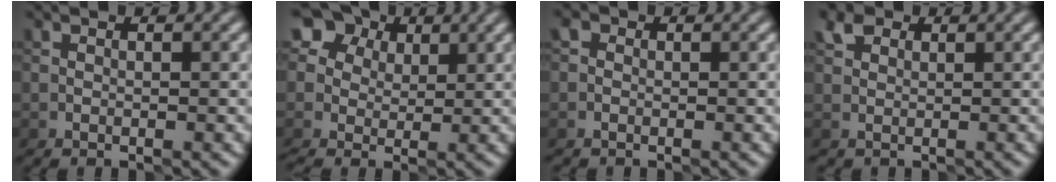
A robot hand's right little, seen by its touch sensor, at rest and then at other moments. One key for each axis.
{"total": 6.1, "fx": 2.5, "fy": 4.9, "fz": 2.5, "tx": -0.041, "ty": 0.026, "tz": 0.019}
{"total": 0.9, "fx": -0.4, "fy": 0.8, "fz": 0.0, "tx": 0.008, "ty": 0.002, "tz": -0.013}
{"total": 1.5, "fx": 0.9, "fy": 1.2, "fz": -0.1, "tx": 0.009, "ty": 0.004, "tz": 0.017}